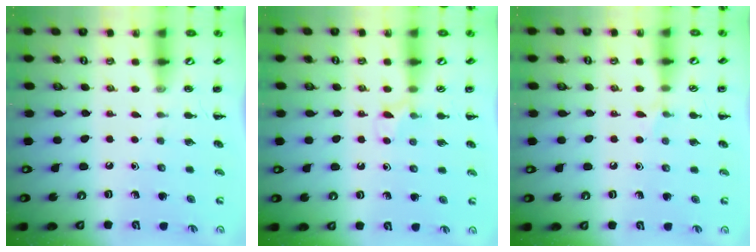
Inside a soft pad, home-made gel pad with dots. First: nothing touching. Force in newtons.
{"total": 6.1, "press": 5.8, "slide": 2.0}
{"total": 4.2, "press": 3.9, "slide": 1.6}